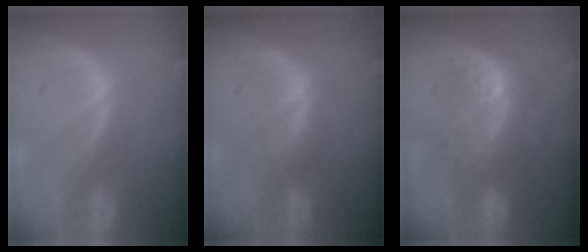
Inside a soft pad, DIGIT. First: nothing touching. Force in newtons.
{"total": 2.3, "press": 2.3, "slide": 0.5}
{"total": 9.0, "press": 8.4, "slide": 3.2}